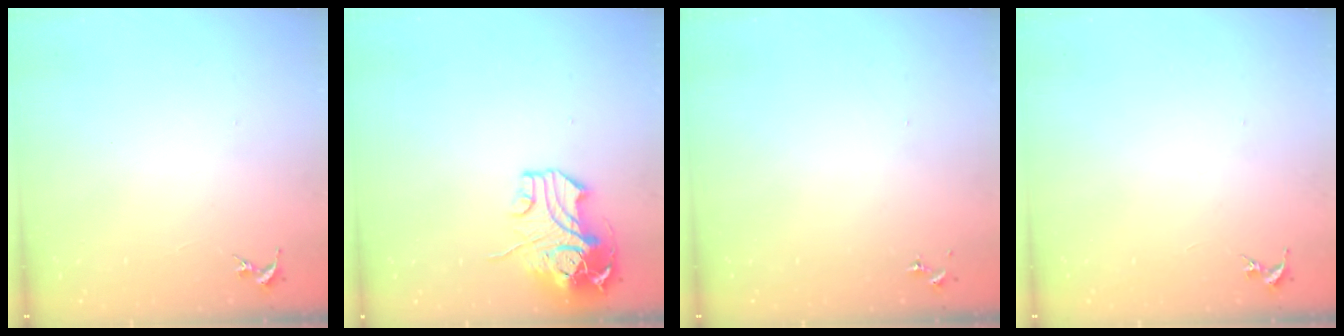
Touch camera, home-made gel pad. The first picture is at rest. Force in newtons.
{"total": 12.8, "press": 12.6, "slide": 2.3}
{"total": 0.0}
{"total": 0.0}